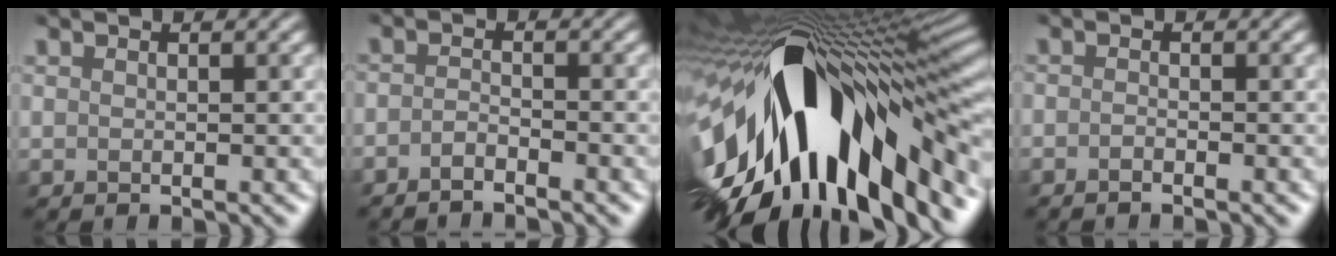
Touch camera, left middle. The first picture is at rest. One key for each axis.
{"total": 1.4, "fx": -1.3, "fy": 0.0, "fz": 0.5, "tx": -0.015, "ty": 0.006, "tz": -0.028}
{"total": 17.8, "fx": -5.4, "fy": 8.3, "fz": 14.8, "tx": -0.258, "ty": -0.009, "tz": -0.083}
{"total": 0.8, "fx": -0.7, "fy": -0.1, "fz": 0.4, "tx": -0.009, "ty": 0.004, "tz": -0.014}